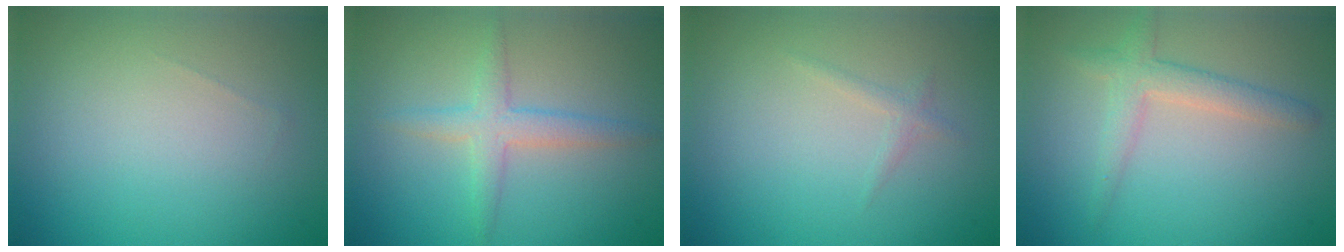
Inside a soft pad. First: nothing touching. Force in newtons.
{"total": 2.6, "press": 2.6, "slide": 0.1}
{"total": 0.8, "press": 0.8, "slide": 0.1}
{"total": 2.6, "press": 2.6, "slide": 0.1}